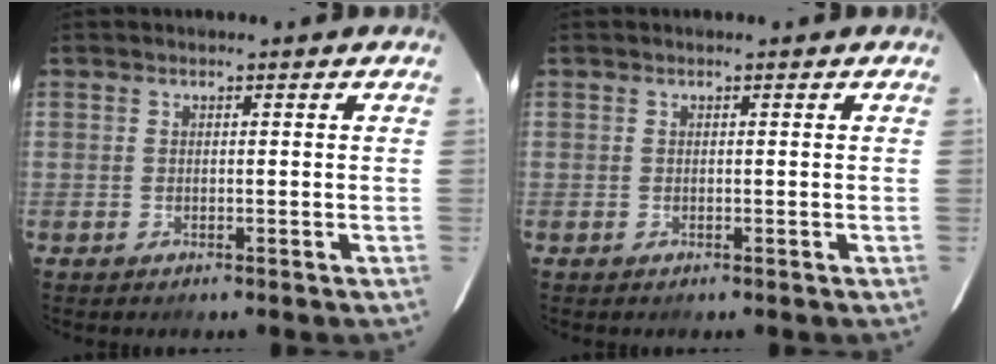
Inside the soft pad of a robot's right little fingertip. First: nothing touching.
{"total": 0.0}